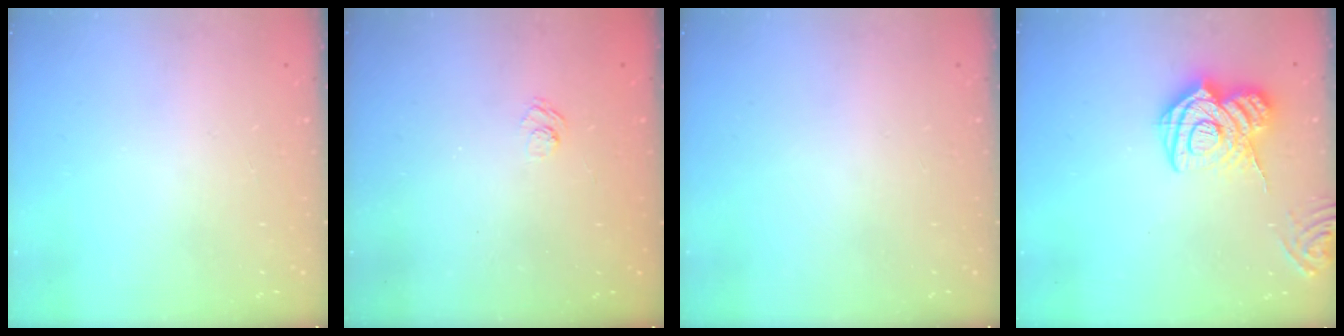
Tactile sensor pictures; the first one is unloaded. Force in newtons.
{"total": 2.4, "press": 2.0, "slide": 1.3}
{"total": 0.0}
{"total": 16.0, "press": 15.9, "slide": 1.7}